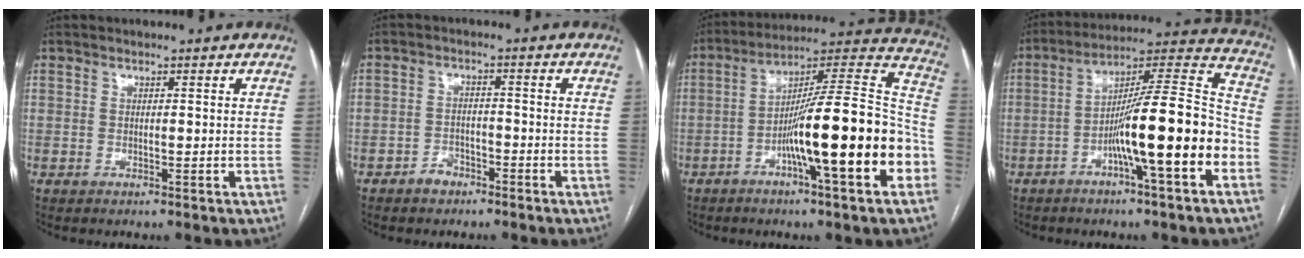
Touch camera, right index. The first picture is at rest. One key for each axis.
{"total": 3.0, "fx": -2.1, "fy": 2.0, "fz": 0.7, "tx": -0.008, "ty": 0.009, "tz": -0.037}
{"total": 21.9, "fx": -6.6, "fy": 1.4, "fz": 20.9, "tx": -0.270, "ty": 0.017, "tz": -0.103}
{"total": 17.0, "fx": -5.8, "fy": 0.7, "fz": 16.0, "tx": -0.249, "ty": 0.015, "tz": -0.094}